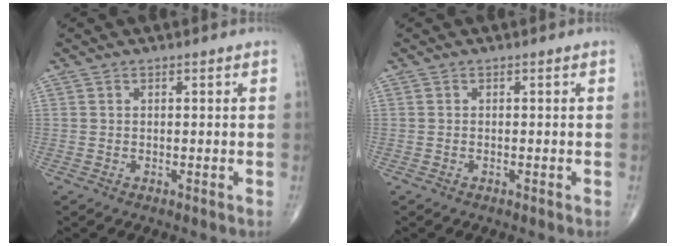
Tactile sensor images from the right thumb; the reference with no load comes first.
{"total": 0.0}